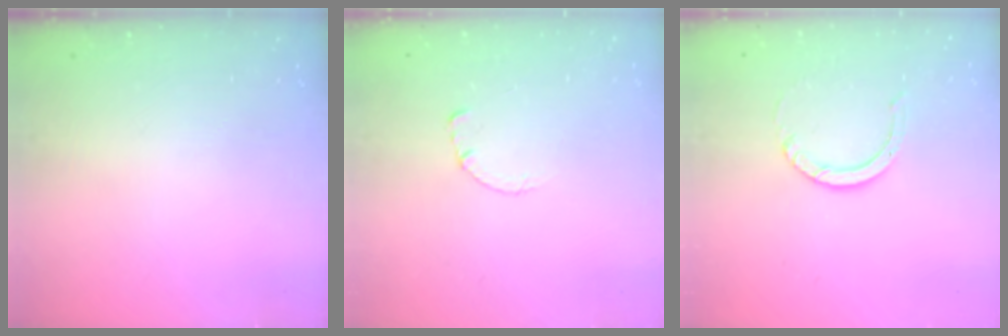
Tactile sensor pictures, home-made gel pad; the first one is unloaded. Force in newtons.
{"total": 0.7, "press": 0.6, "slide": 0.1}
{"total": 4.0, "press": 4.0, "slide": 0.3}